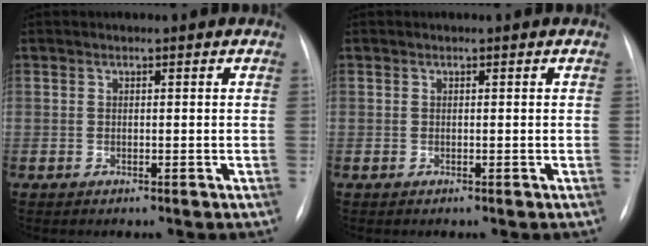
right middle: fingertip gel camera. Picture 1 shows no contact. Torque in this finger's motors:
{"motor_torque": [-0.16, -0.07, -0.04, -0.01]}